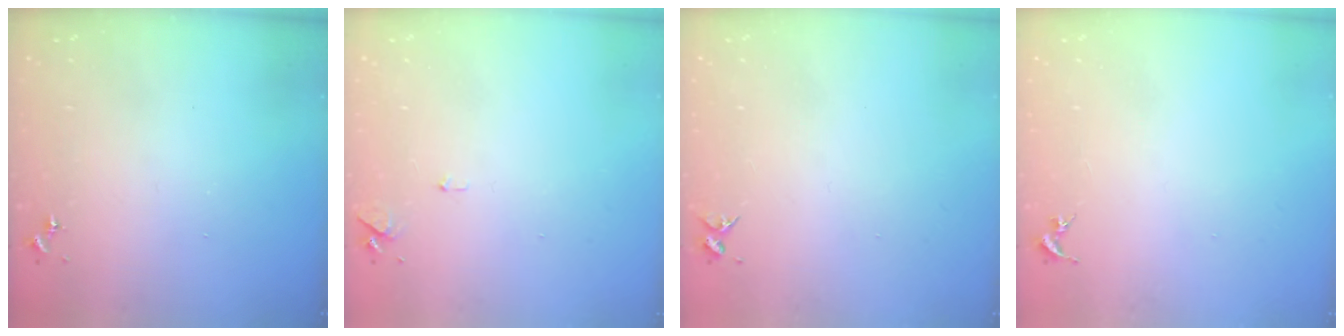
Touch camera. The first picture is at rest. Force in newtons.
{"total": 5.6, "press": 5.5, "slide": 0.8}
{"total": 3.7, "press": 3.6, "slide": 0.4}
{"total": 0.0}